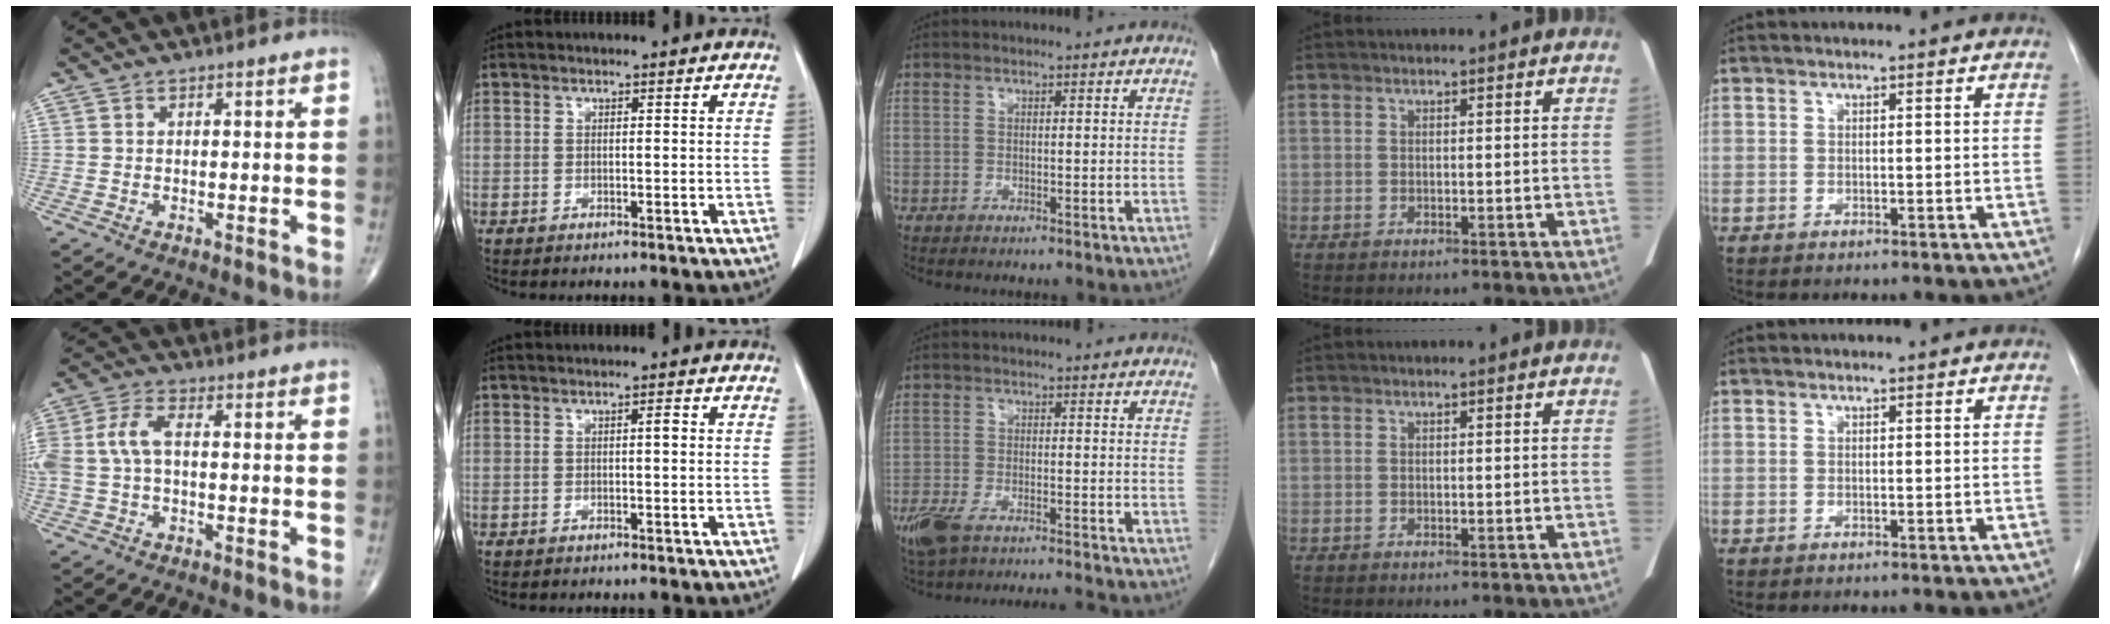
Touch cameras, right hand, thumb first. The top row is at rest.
{"thumb": {"total": 8.0, "force": [0.2, 4.3, 6.7], "torque": [-0.172, 0.026, 0.004]}, "index": {"total": 1.0, "force": [0.1, 0.1, 1.0], "torque": [-0.016, 0.003, 0.000]}, "middle": {"total": 9.5, "force": [-8.0, 1.4, 4.9], "torque": [-0.093, -0.009, -0.131]}}